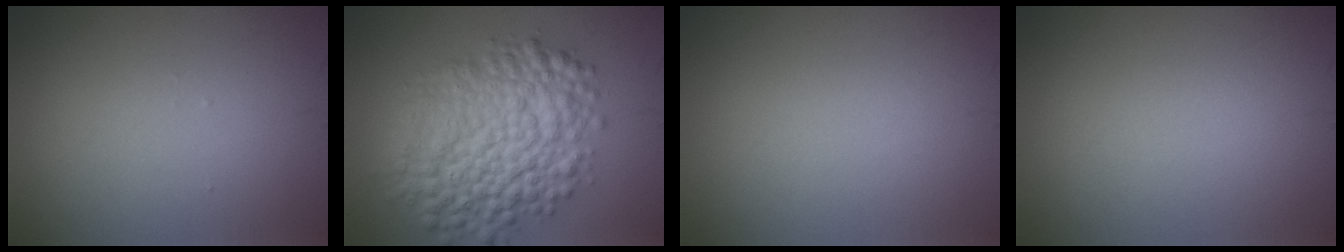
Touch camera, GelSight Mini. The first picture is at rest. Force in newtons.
{"total": 9.7, "press": 9.7, "slide": 0.3}
{"total": 0.0}
{"total": 0.0}